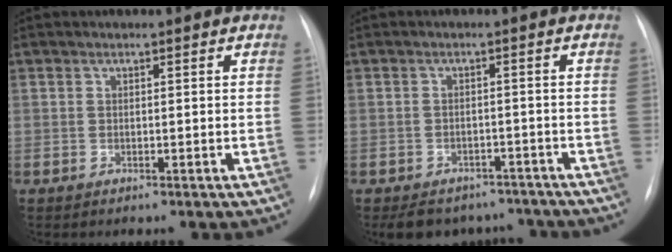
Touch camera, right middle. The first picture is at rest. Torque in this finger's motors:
{"motor_torque": [0.19, -0.24, 0.01, 0.01]}